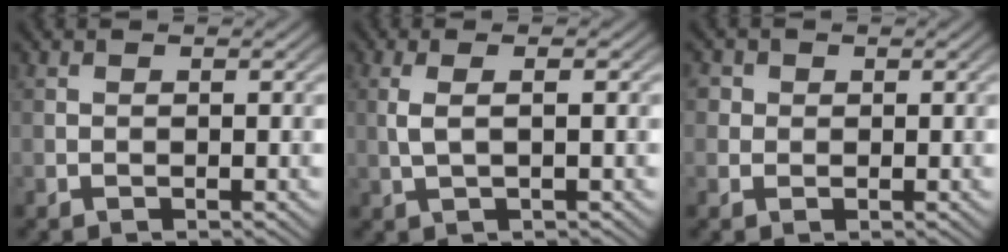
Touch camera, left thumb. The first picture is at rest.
{"total": 2.4, "force": [0.4, 0.5, 2.4], "torque": [-0.049, 0.006, 0.007]}
{"total": 2.3, "force": [0.8, 2.0, 0.7], "torque": [-0.022, 0.001, 0.007]}